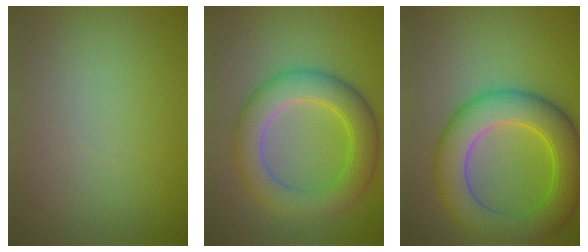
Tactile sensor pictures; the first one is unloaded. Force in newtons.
{"total": 6.1, "press": 6.1, "slide": 0.2}
{"total": 8.4, "press": 8.3, "slide": 0.3}